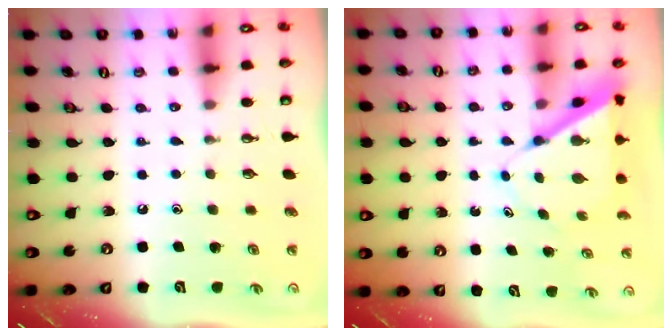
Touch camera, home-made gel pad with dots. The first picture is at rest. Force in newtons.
{"total": 7.6, "press": 7.5, "slide": 0.5}